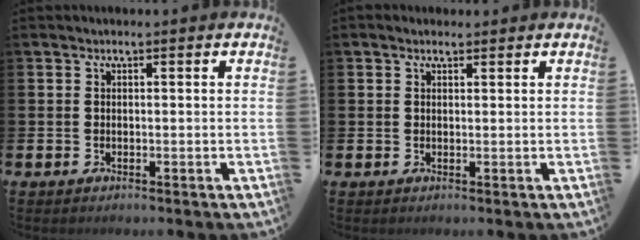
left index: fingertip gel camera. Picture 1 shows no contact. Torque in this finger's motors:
{"motor_torque": [1.30, -0.84, 0.24, 0.04]}